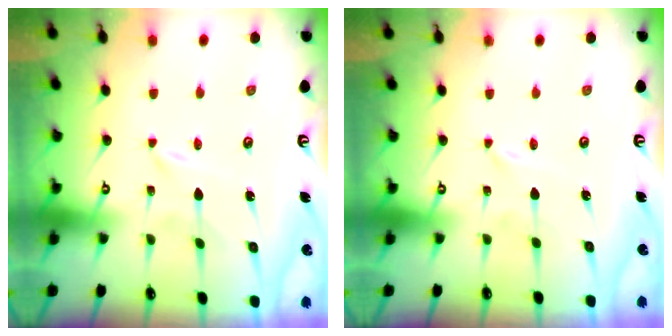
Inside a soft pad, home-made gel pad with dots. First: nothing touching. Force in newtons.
{"total": 0.0}